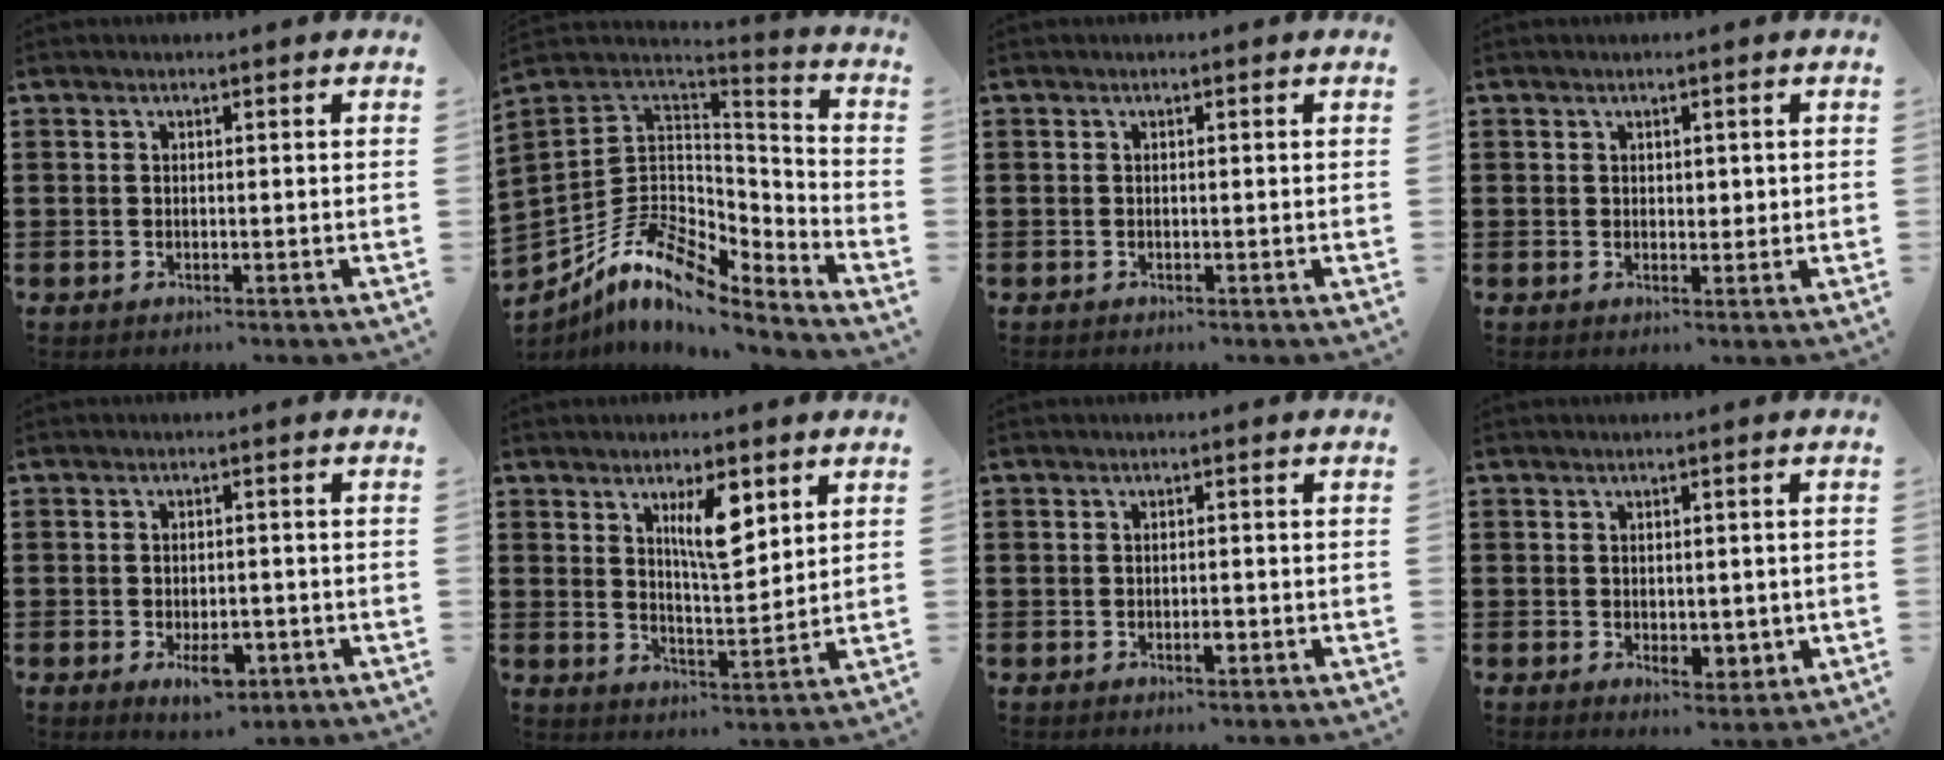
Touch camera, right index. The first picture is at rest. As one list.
[{"total": 10.7, "force": [-6.6, 5.3, 6.5], "torque": [-0.146, 0.006, -0.129]}, {"total": 0.0}, {"total": 1.3, "force": [0.6, 1.0, 0.6], "torque": [-0.005, 0.004, 0.008]}, {"total": 5.0, "force": [-1.9, 2.4, 3.9], "torque": [-0.060, 0.000, -0.033]}, {"total": 7.2, "force": [3.6, 2.3, 5.9], "torque": [-0.100, -0.002, 0.056]}, {"total": 1.6, "force": [-0.6, 0.7, 1.3], "torque": [-0.024, 0.001, -0.010]}, {"total": 2.9, "force": [-0.2, 1.9, 2.1], "torque": [-0.033, 0.003, -0.005]}]